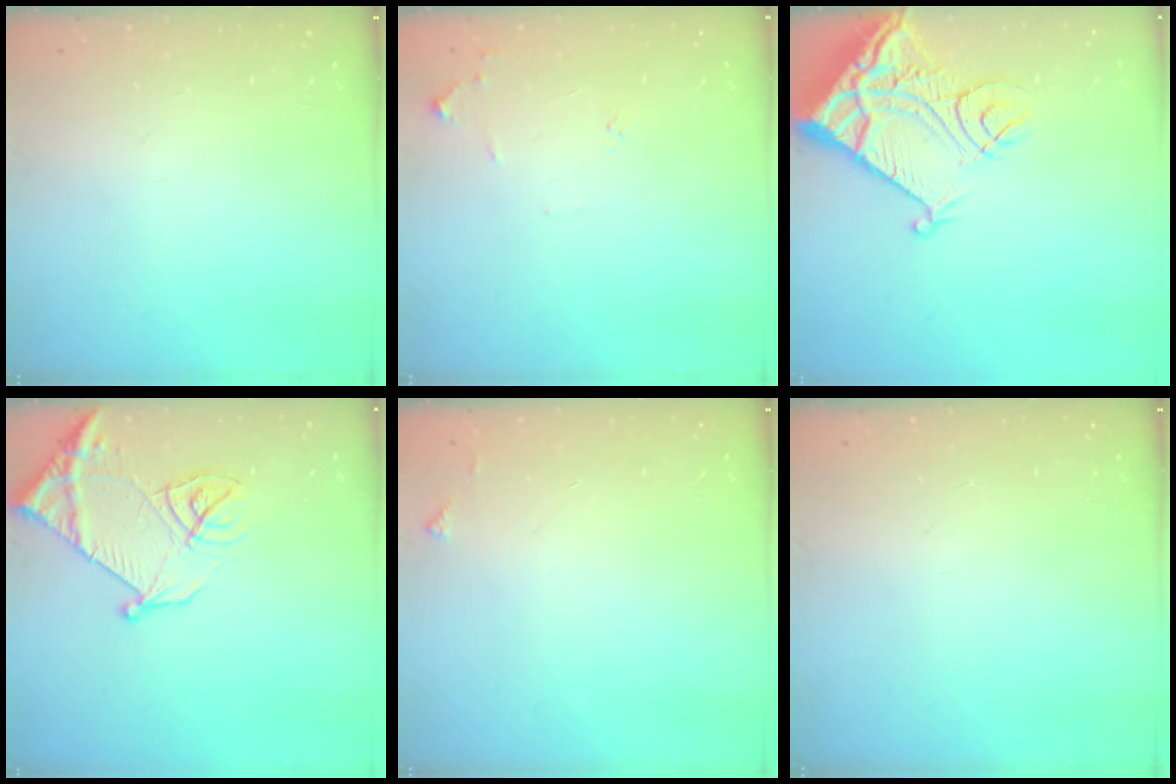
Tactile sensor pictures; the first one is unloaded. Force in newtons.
{"total": 6.3, "press": 6.3, "slide": 0.8}
{"total": 16.1, "press": 16.0, "slide": 2.0}
{"total": 14.4, "press": 14.3, "slide": 1.6}
{"total": 3.6, "press": 3.6, "slide": 0.5}
{"total": 0.0}